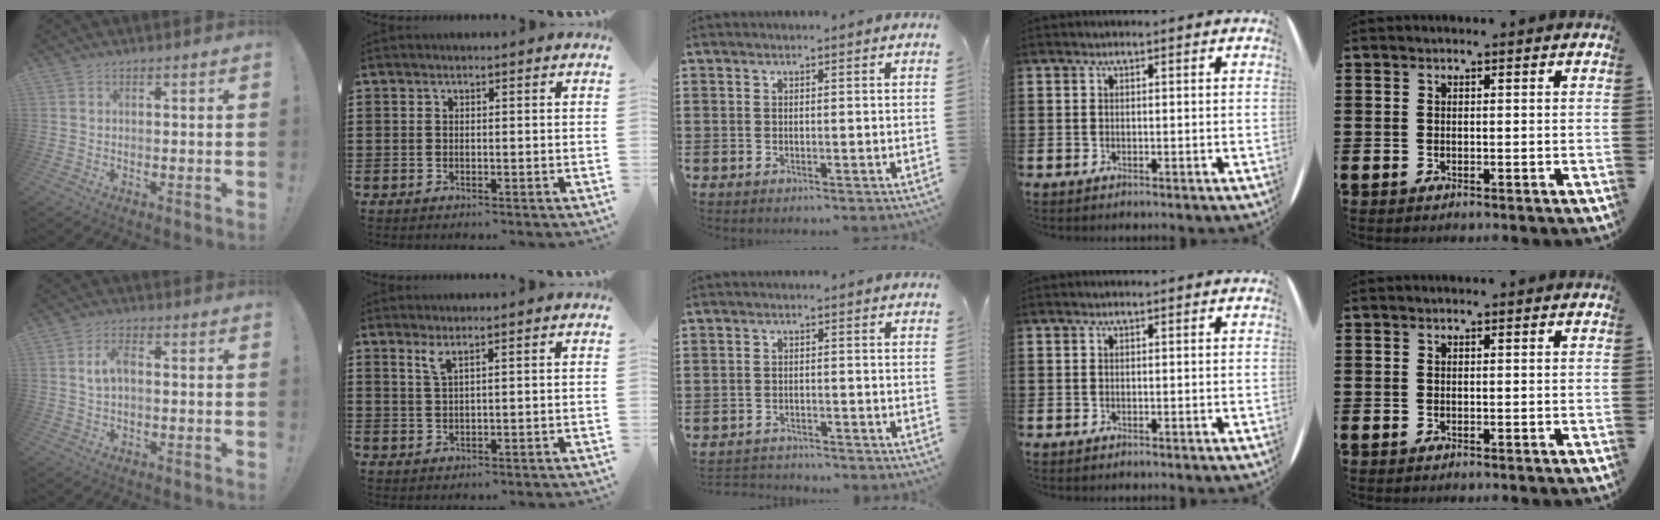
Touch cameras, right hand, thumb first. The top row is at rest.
{"thumb": {"total": 4.6, "force": [0.4, 2.5, 3.8], "torque": [-0.067, 0.011, 0.005]}, "index": {"total": 2.0, "force": [1.3, 0.2, 1.5], "torque": [-0.033, 0.001, 0.022]}, "middle": {"total": 2.1, "force": [-2.0, 0.2, -0.1], "torque": [-0.007, 0.000, -0.045]}}